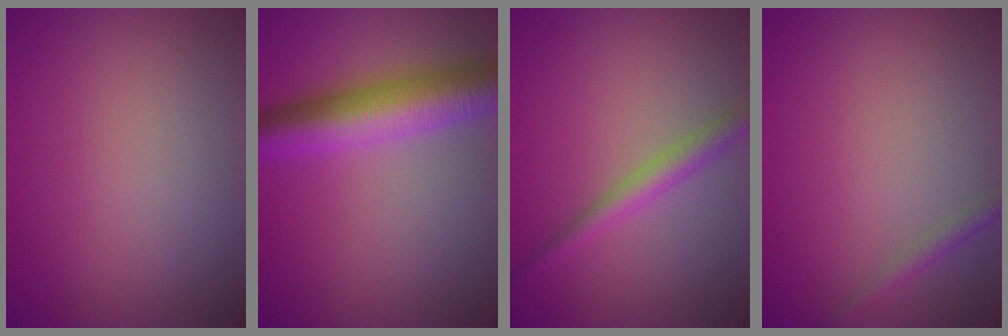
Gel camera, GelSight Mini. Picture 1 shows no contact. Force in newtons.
{"total": 7.3, "press": 7.3, "slide": 0.1}
{"total": 2.6, "press": 2.5, "slide": 0.1}
{"total": 1.3, "press": 1.3, "slide": 0.1}